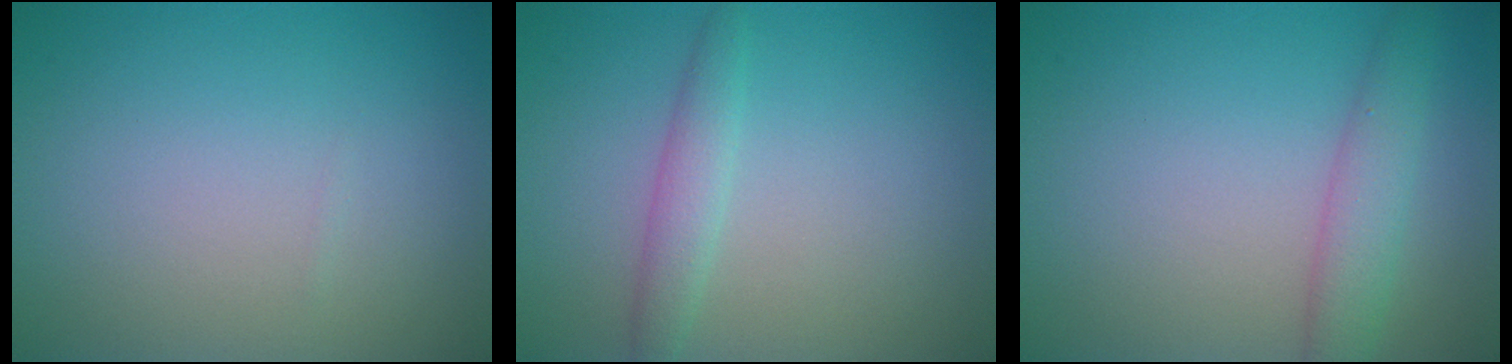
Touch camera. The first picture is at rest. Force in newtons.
{"total": 2.1, "press": 2.1, "slide": 0.1}
{"total": 2.9, "press": 2.9, "slide": 0.1}